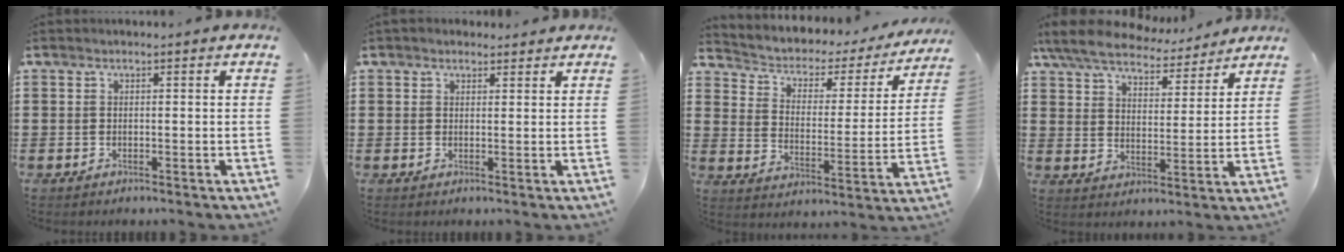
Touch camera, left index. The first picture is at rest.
{"total": 1.5, "force": [1.4, 0.7, 0.2], "torque": [0.002, 0.002, 0.025]}
{"total": 2.8, "force": [1.7, 1.9, 1.1], "torque": [-0.038, -0.016, 0.018]}
{"total": 7.1, "force": [6.5, 1.4, 2.2], "torque": [-0.074, -0.034, 0.114]}